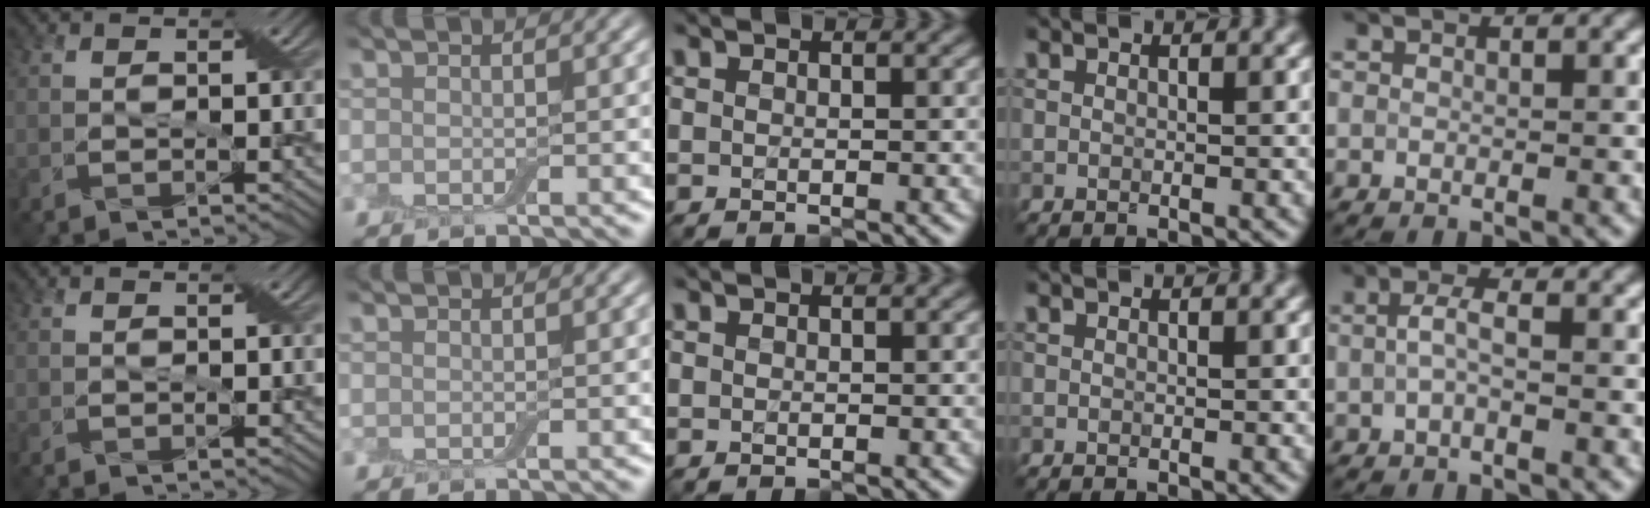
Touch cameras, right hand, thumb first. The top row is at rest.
{"little": {"total": 1.6, "force": [-0.1, 0.4, 1.5], "torque": [-0.036, 0.002, -0.006]}}